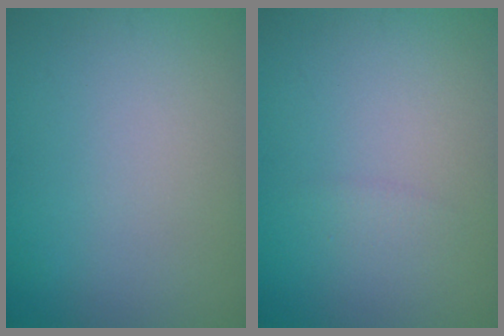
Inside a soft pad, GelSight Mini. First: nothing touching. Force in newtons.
{"total": 0.8, "press": 0.8, "slide": 0.1}